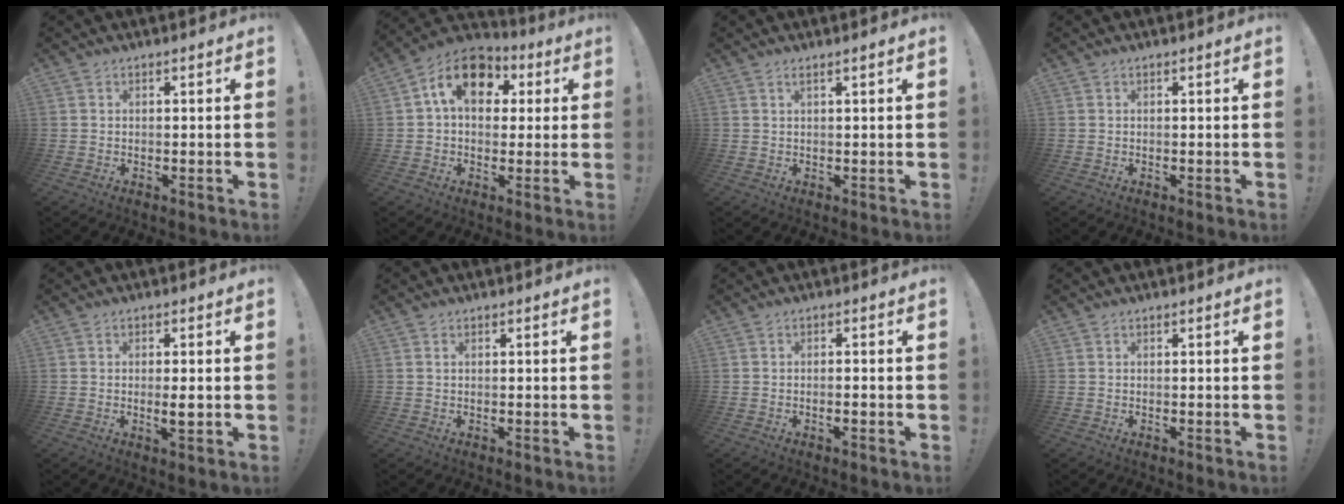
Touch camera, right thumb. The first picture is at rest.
{"total": 14.0, "force": [4.5, 9.7, 9.0], "torque": [-0.136, 0.002, 0.084]}
{"total": 1.5, "force": [0.7, -0.3, 1.3], "torque": [-0.023, -0.002, 0.010]}
{"total": 0.0}
{"total": 3.5, "force": [-0.4, 0.6, 3.4], "torque": [-0.046, -0.006, -0.009]}
{"total": 0.6, "force": [0.2, 0.3, 0.5], "torque": [-0.012, 0.003, 0.005]}
{"total": 1.3, "force": [-0.8, 0.0, 1.0], "torque": [-0.024, 0.001, -0.013]}
{"total": 0.0}